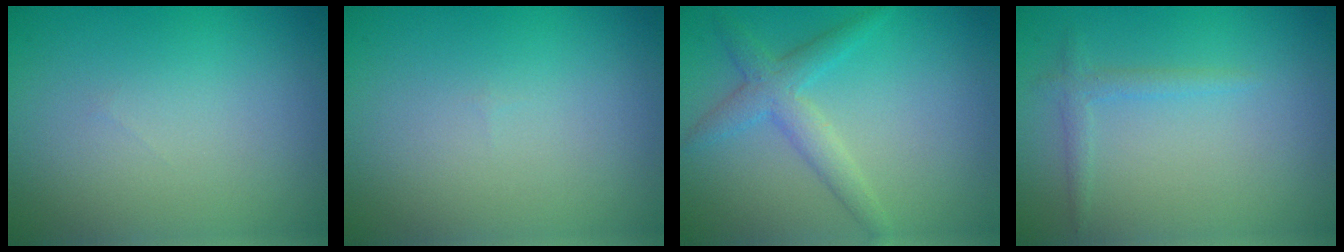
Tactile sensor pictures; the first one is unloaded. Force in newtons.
{"total": 0.0}
{"total": 3.0, "press": 3.0, "slide": 0.1}
{"total": 1.3, "press": 1.3, "slide": 0.1}